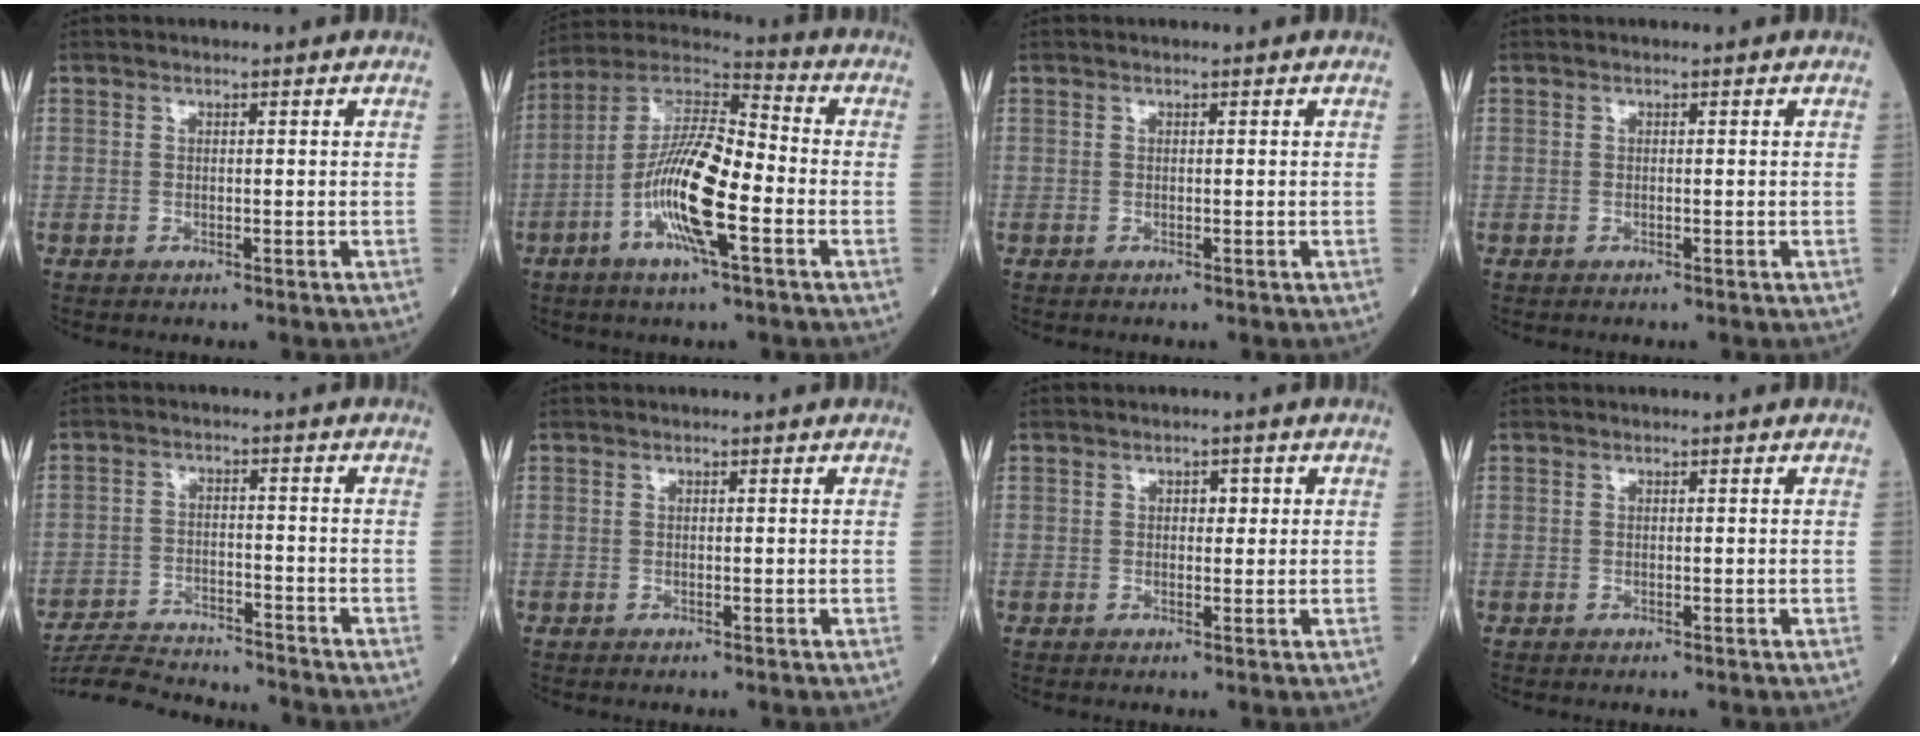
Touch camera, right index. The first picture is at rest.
{"total": 14.4, "force": [-4.3, 2.6, 13.5], "torque": [-0.263, 0.004, -0.085]}
{"total": 0.0}
{"total": 0.0}
{"total": 10.6, "force": [-10.4, 0.4, 1.9], "torque": [-0.036, 0.002, -0.174]}
{"total": 0.0}
{"total": 1.6, "force": [0.4, 1.0, 1.2], "torque": [-0.012, 0.005, 0.004]}
{"total": 0.0}